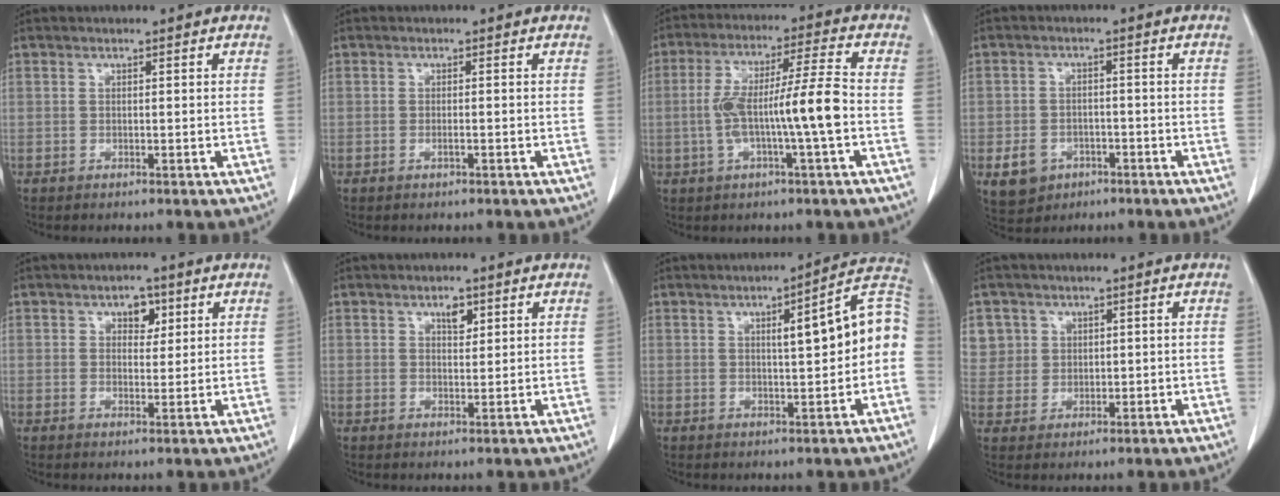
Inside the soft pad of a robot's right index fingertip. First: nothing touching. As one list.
[{"total": 0.6, "force": [-0.2, 0.0, 0.6], "torque": [-0.015, -0.001, -0.003]}, {"total": 11.3, "force": [-1.8, 0.1, 11.2], "torque": [-0.213, 0.018, -0.037]}, {"total": 5.3, "force": [-2.4, 4.3, 1.9], "torque": [-0.036, 0.003, -0.028]}, {"total": 3.3, "force": [1.6, 2.0, 2.0], "torque": [-0.024, 0.004, 0.023]}, {"total": 2.5, "force": [1.4, 1.1, 1.6], "torque": [-0.025, -0.003, 0.024]}, {"total": 10.1, "force": [0.6, 1.5, 10.0], "torque": [-0.128, 0.030, 0.005]}, {"total": 6.2, "force": [2.8, 5.5, 0.1], "torque": [0.004, 0.009, 0.063]}]